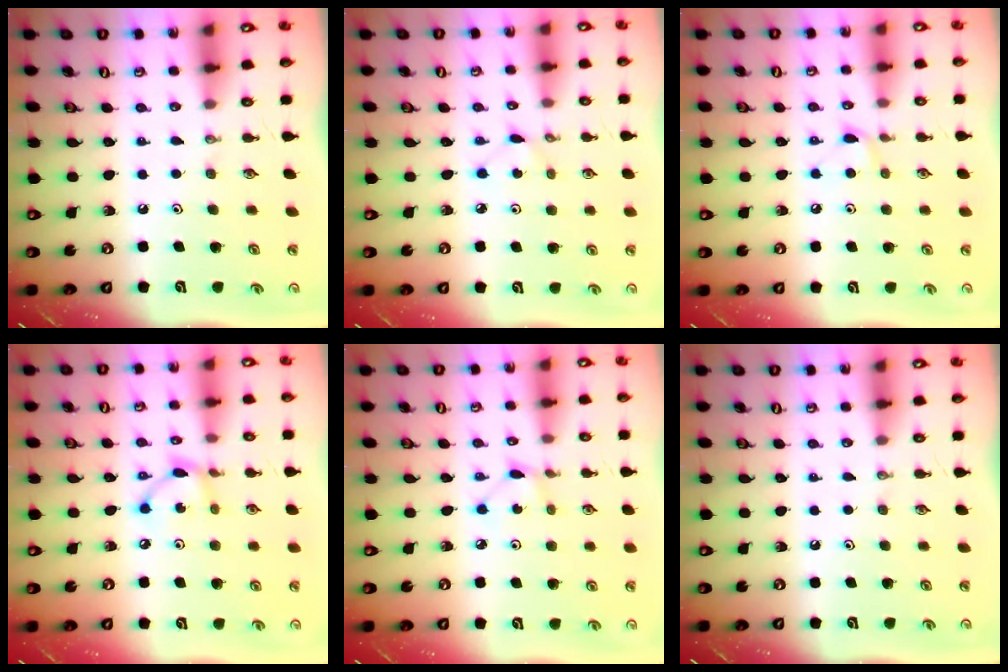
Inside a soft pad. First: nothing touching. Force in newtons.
{"total": 2.9, "press": 2.8, "slide": 0.4}
{"total": 5.3, "press": 5.2, "slide": 0.7}
{"total": 6.3, "press": 6.3, "slide": 0.2}
{"total": 2.1, "press": 2.0, "slide": 0.3}
{"total": 0.0}